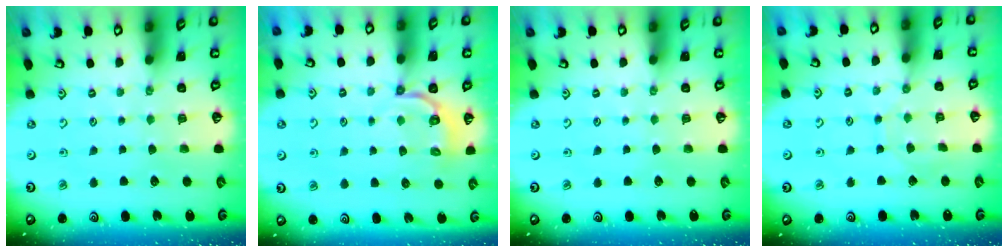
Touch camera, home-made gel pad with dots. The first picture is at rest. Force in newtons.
{"total": 5.1, "press": 4.5, "slide": 2.5}
{"total": 0.0}
{"total": 6.4, "press": 6.4, "slide": 0.5}